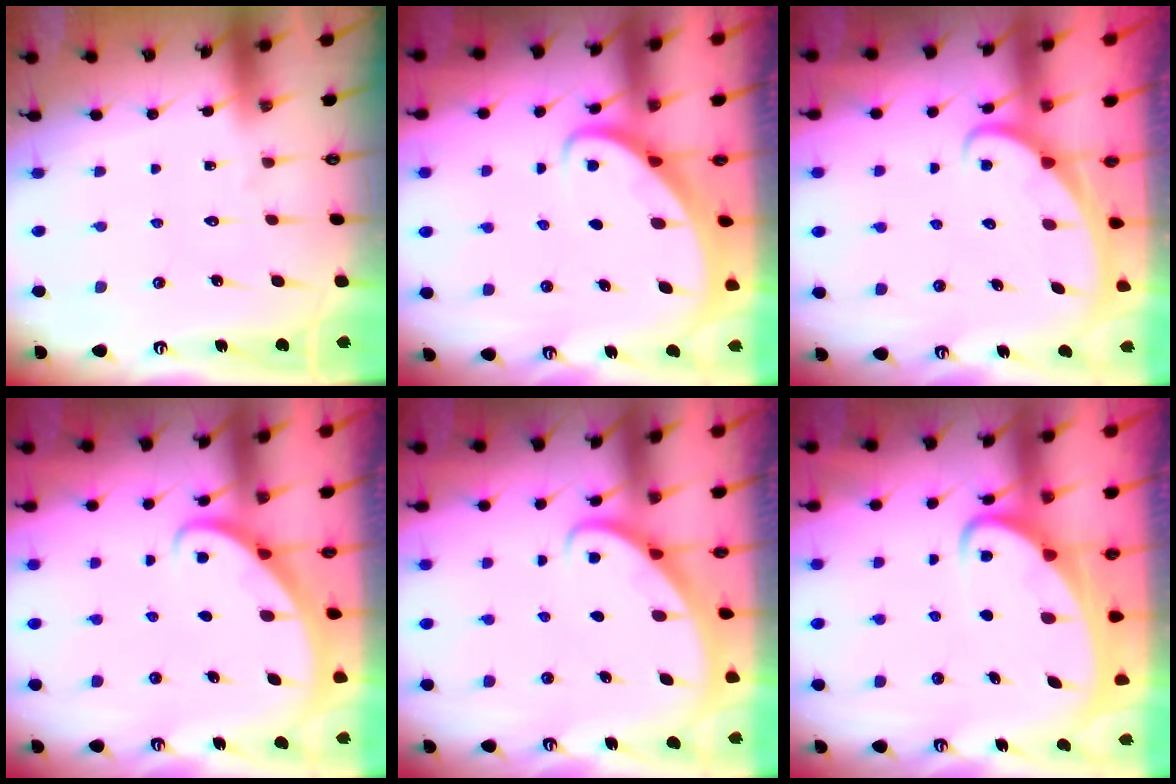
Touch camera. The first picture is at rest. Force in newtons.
{"total": 2.4, "press": 2.4, "slide": 0.3}
{"total": 2.5, "press": 2.5, "slide": 0.3}
{"total": 2.8, "press": 2.8, "slide": 0.2}
{"total": 2.7, "press": 2.7, "slide": 0.1}
{"total": 3.7, "press": 3.7, "slide": 0.5}